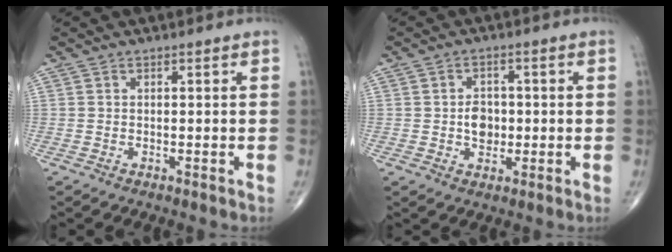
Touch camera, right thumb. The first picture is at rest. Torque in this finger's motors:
{"motor_torque": [0.30, 0.14, 0.33, 0.13, 0.00]}